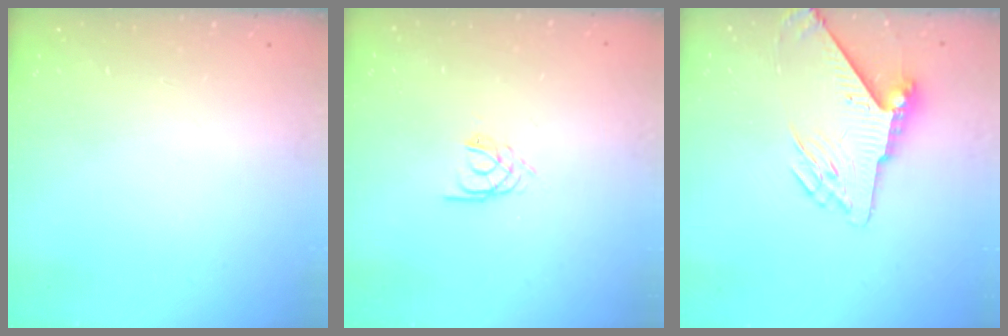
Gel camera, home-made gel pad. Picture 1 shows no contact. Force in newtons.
{"total": 2.2, "press": 2.1, "slide": 0.4}
{"total": 8.8, "press": 8.7, "slide": 1.1}